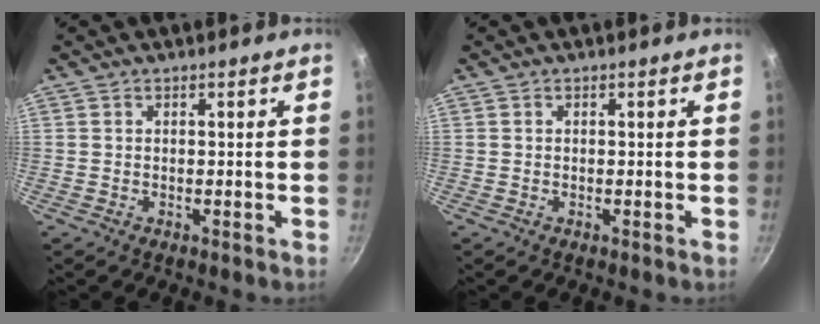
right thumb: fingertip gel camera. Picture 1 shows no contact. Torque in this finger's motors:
{"motor_torque": [-0.15, -0.21, 0.18, 0.07, 0.03]}